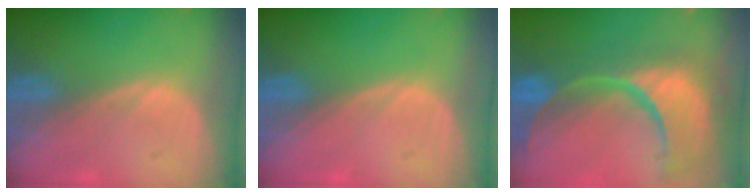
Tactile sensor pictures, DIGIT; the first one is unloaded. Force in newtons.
{"total": 0.0}
{"total": 15.0, "press": 11.9, "slide": 9.2}